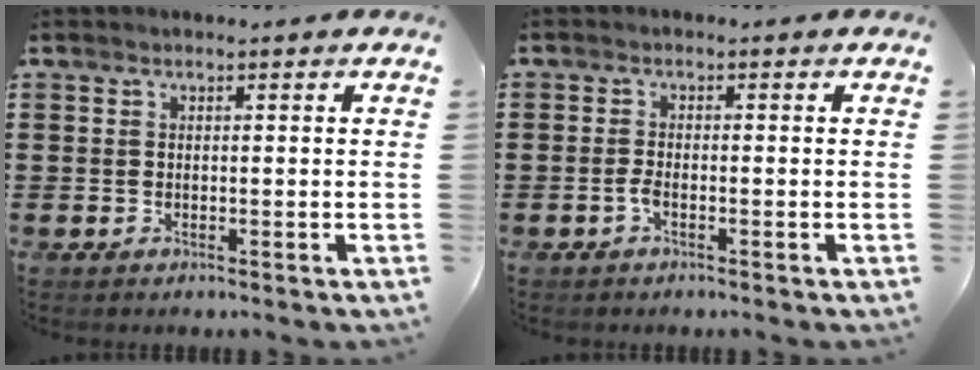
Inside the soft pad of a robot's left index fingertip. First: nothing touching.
{"total": 1.3, "force": [-0.7, 0.2, 1.1], "torque": [-0.028, -0.001, -0.014]}